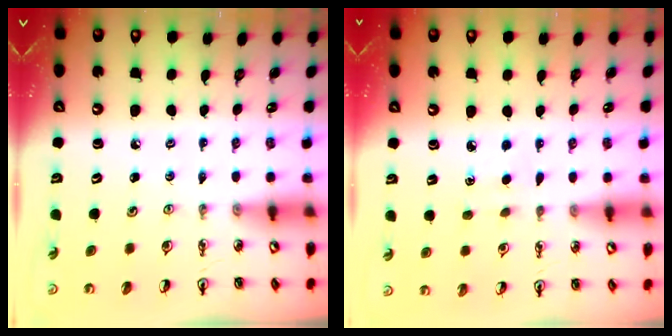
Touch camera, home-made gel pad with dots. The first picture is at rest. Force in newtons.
{"total": 2.0, "press": 2.0, "slide": 0.3}